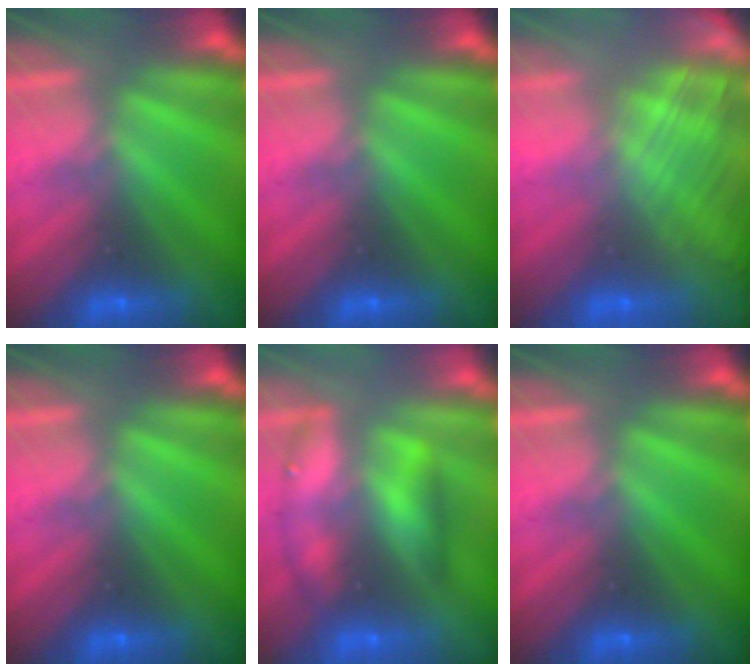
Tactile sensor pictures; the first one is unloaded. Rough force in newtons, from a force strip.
{"total": 0.0}
{"total": 2.9}
{"total": 0.0}
{"total": 2.6}
{"total": 0.0}